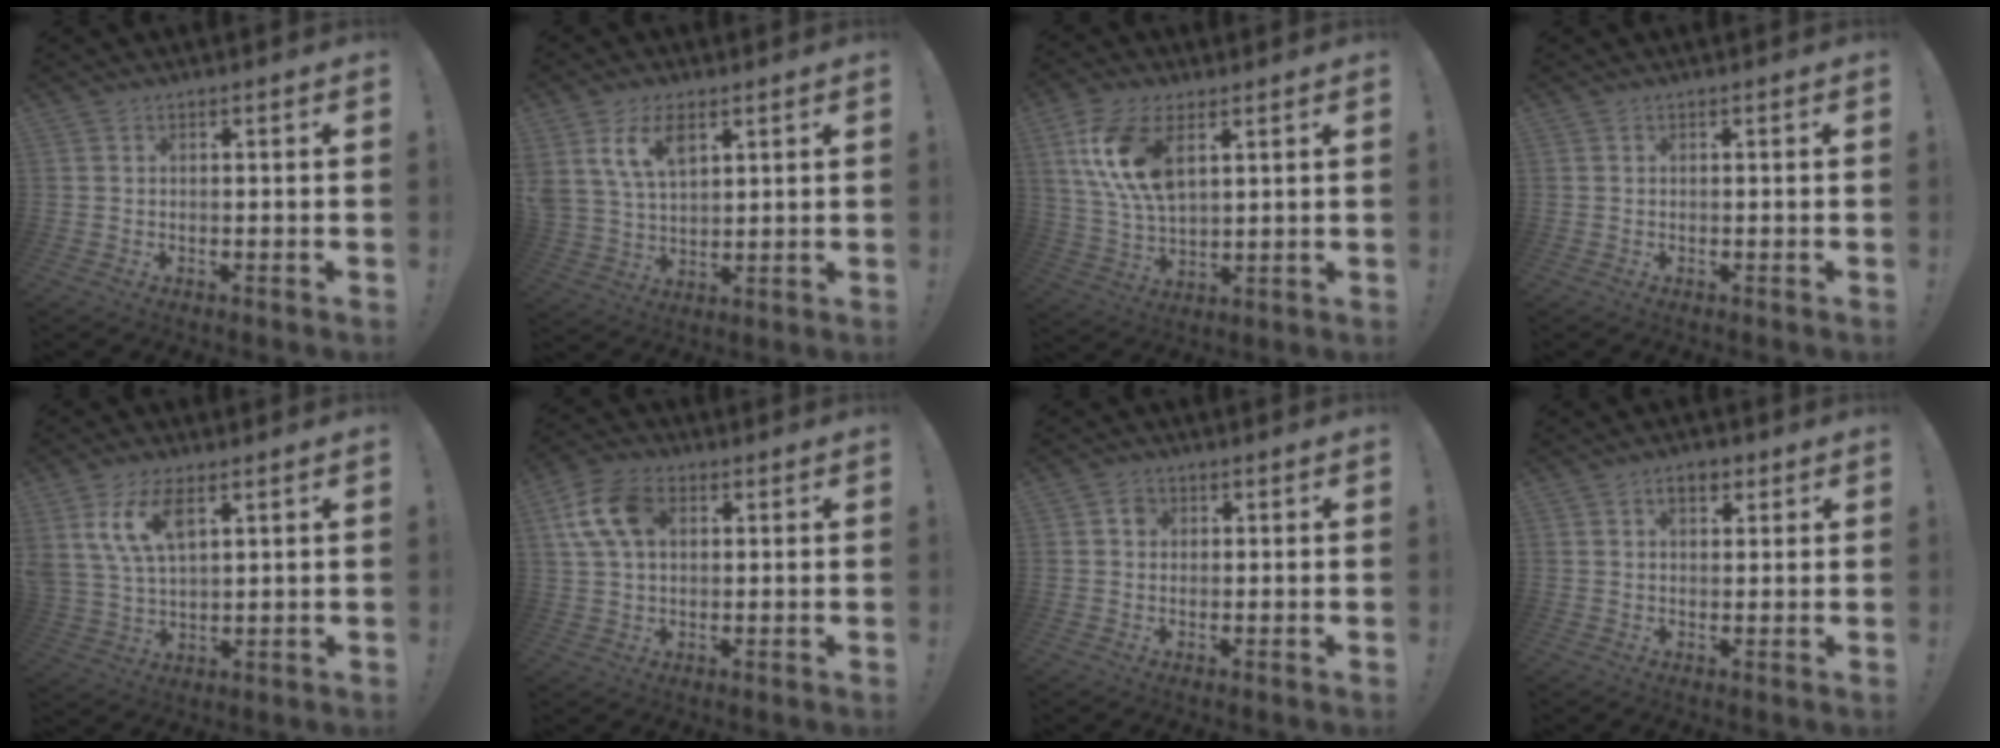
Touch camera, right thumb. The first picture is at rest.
{"total": 10.8, "force": [5.9, 6.4, 6.4], "torque": [-0.124, -0.018, 0.111]}
{"total": 13.4, "force": [5.6, 7.0, 9.9], "torque": [-0.206, -0.017, 0.102]}
{"total": 0.0}
{"total": 10.9, "force": [5.5, 5.6, 7.5], "torque": [-0.151, -0.011, 0.100]}
{"total": 12.4, "force": [3.7, 8.3, 8.5], "torque": [-0.166, 0.006, 0.073]}
{"total": 2.8, "force": [0.5, 2.5, 1.2], "torque": [-0.017, 0.006, 0.009]}
{"total": 4.5, "force": [2.0, 2.7, 3.0], "torque": [-0.039, 0.003, 0.033]}